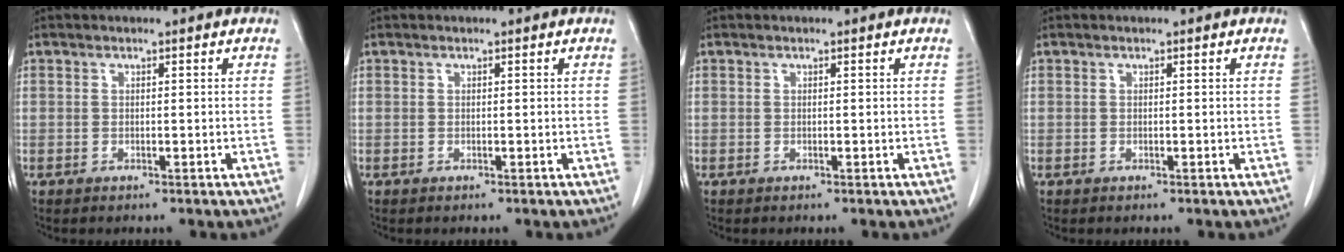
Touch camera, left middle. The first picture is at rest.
{"total": 0.0}
{"total": 0.0}
{"total": 0.0}